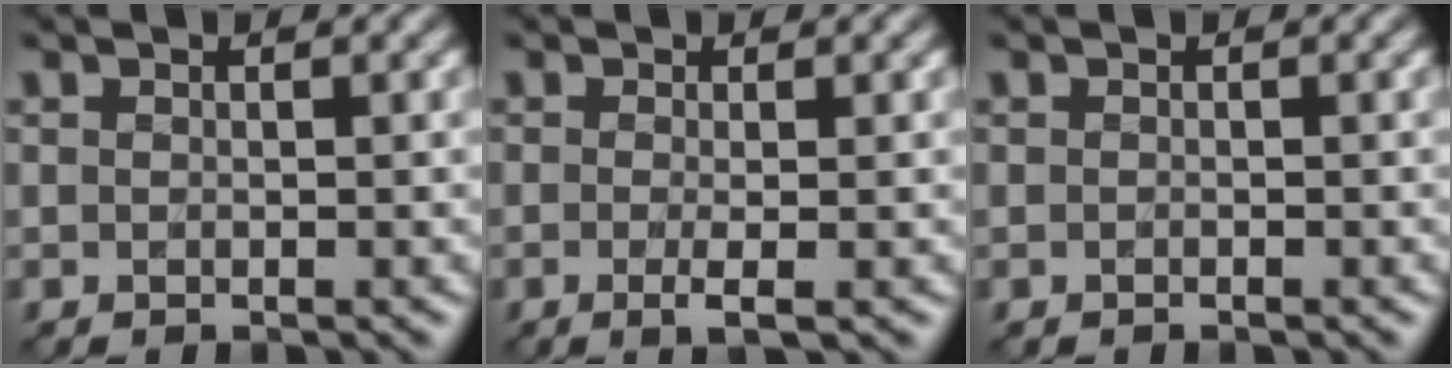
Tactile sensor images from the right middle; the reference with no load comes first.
{"total": 1.9, "force": [-0.4, 0.4, 1.8], "torque": [-0.031, -0.004, -0.008]}
{"total": 0.0}